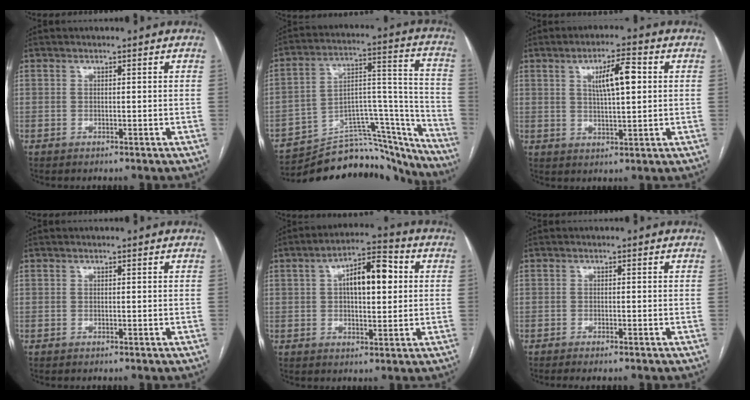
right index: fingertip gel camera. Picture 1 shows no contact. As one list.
[{"total": 25.9, "force": [-24.3, 6.3, 6.7], "torque": [-0.064, 0.048, -0.349]}, {"total": 6.9, "force": [1.9, 1.3, 6.5], "torque": [-0.112, 0.010, 0.034]}, {"total": 0.0}, {"total": 9.7, "force": [1.9, 3.6, 8.8], "torque": [-0.145, 0.026, 0.027]}, {"total": 2.2, "force": [-1.8, 0.0, 1.2], "torque": [-0.017, -0.004, -0.024]}]